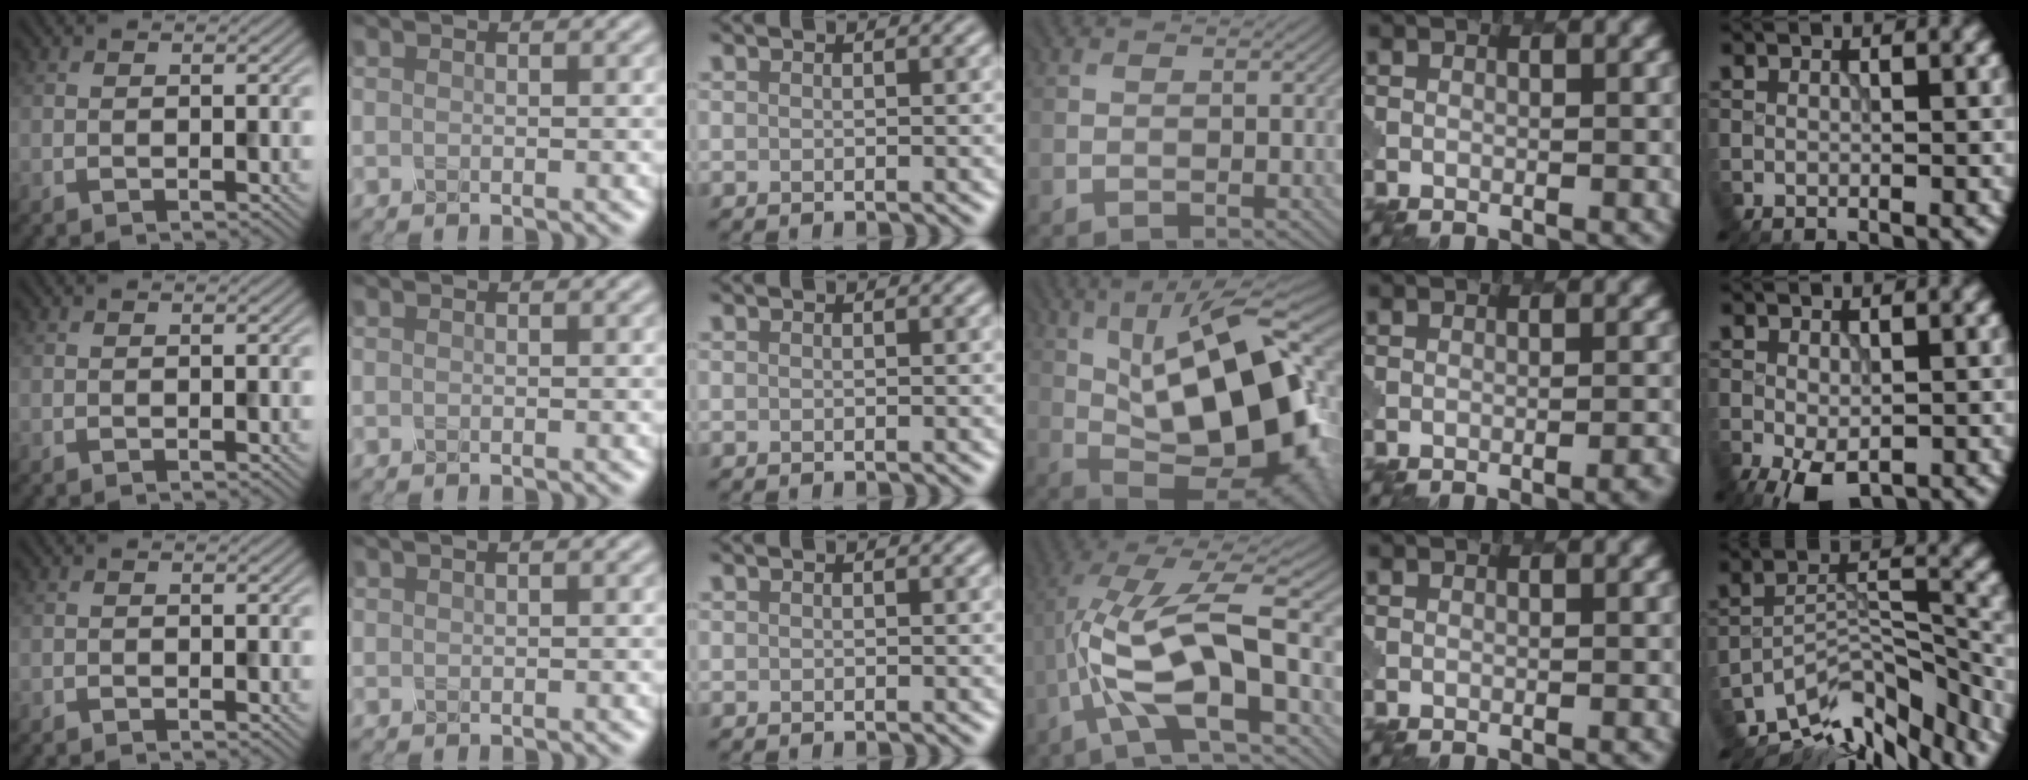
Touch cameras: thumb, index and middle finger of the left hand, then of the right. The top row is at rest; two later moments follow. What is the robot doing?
{"motion": "dispense", "object": "toothpaste"}